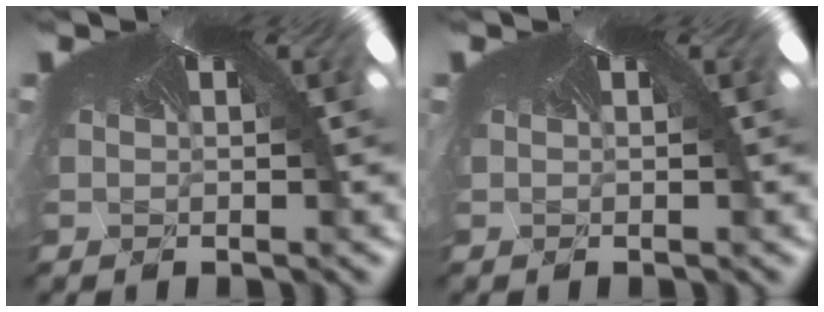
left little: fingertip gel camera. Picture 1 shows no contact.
{"total": 0.0}